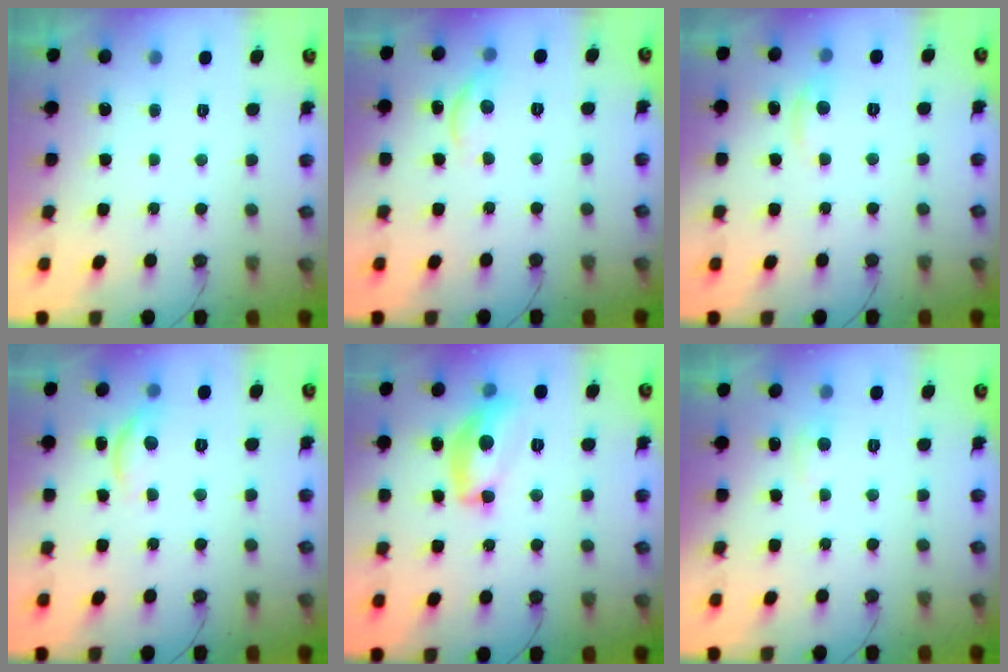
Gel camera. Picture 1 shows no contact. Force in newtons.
{"total": 5.6, "press": 5.6, "slide": 0.6}
{"total": 3.3, "press": 3.3, "slide": 0.5}
{"total": 7.0, "press": 7.0, "slide": 0.6}
{"total": 14.0, "press": 14.0, "slide": 1.0}
{"total": 4.5, "press": 4.4, "slide": 0.6}